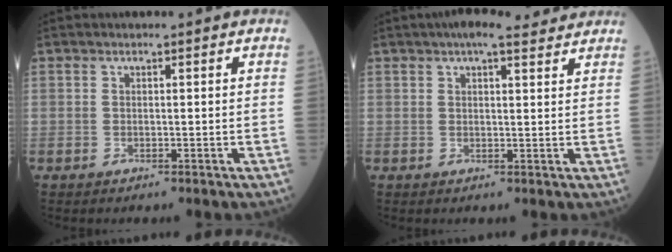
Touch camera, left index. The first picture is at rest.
{"total": 6.3, "force": [5.2, 1.5, 3.3], "torque": [-0.051, 0.029, 0.071]}